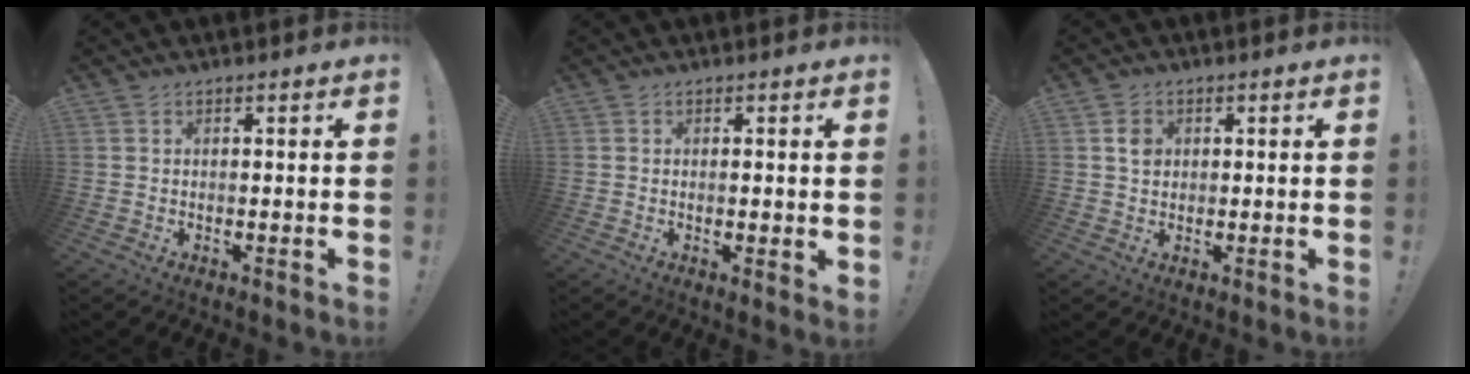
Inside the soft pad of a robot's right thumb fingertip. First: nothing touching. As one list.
[{"total": 1.1, "force": [0.4, 0.3, 1.0], "torque": [-0.011, -0.003, 0.007]}, {"total": 3.9, "force": [0.9, 3.2, 1.9], "torque": [-0.015, -0.003, 0.013]}]